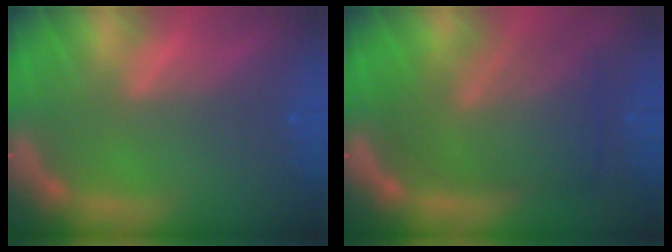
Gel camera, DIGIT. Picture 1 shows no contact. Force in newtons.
{"total": 9.1}